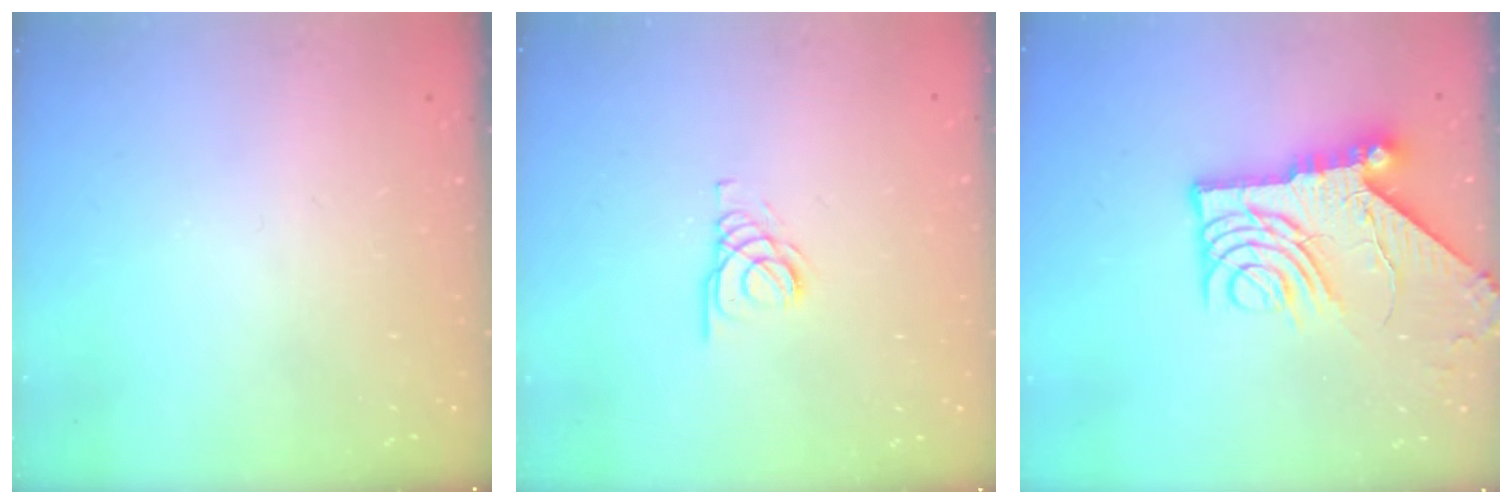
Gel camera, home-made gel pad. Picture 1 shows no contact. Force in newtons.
{"total": 2.1, "press": 2.1, "slide": 0.2}
{"total": 12.6, "press": 12.6, "slide": 1.5}